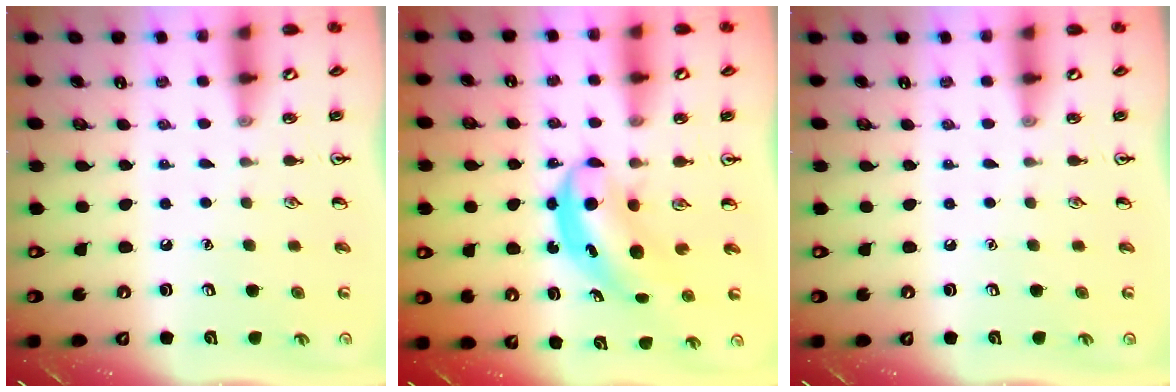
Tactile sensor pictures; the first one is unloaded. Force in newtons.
{"total": 4.8, "press": 4.8, "slide": 0.3}
{"total": 0.0}